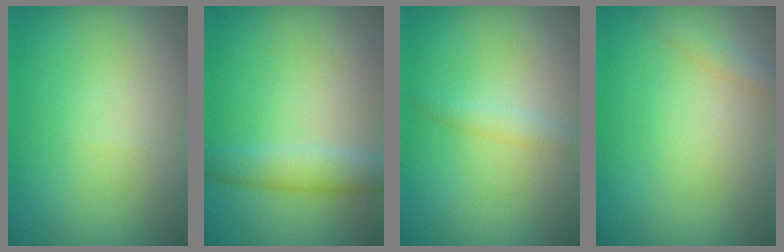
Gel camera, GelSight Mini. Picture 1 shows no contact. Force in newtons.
{"total": 2.8, "press": 2.8, "slide": 0.1}
{"total": 1.3, "press": 1.3, "slide": 0.1}
{"total": 1.2, "press": 1.2, "slide": 0.0}